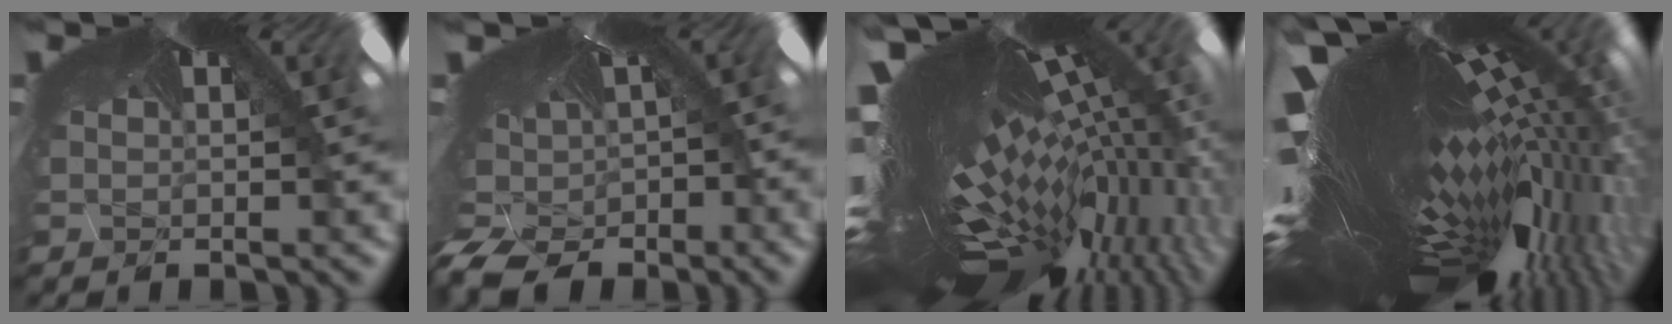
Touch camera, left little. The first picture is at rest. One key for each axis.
{"total": 8.4, "fx": -7.5, "fy": 2.4, "fz": 3.0, "tx": -0.073, "ty": -0.051, "tz": -0.115}
{"total": 8.4, "fx": -6.8, "fy": -0.8, "fz": 4.9, "tx": -0.079, "ty": -0.084, "tz": -0.066}
{"total": 7.4, "fx": -5.5, "fy": -1.1, "fz": 4.9, "tx": -0.097, "ty": -0.092, "tz": -0.045}